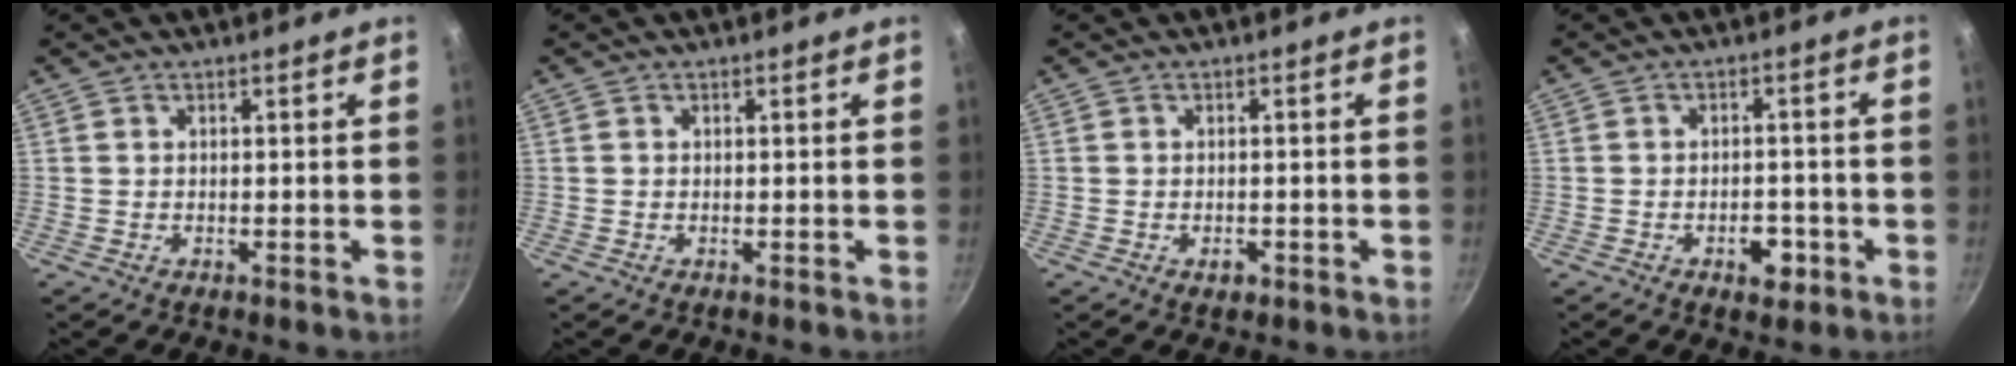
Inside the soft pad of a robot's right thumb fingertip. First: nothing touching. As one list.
[{"total": 0.0}, {"total": 2.0, "force": [-0.9, 1.1, 1.4], "torque": [-0.017, 0.006, -0.010]}, {"total": 4.9, "force": [-2.2, 2.9, 3.2], "torque": [-0.029, 0.015, -0.027]}]